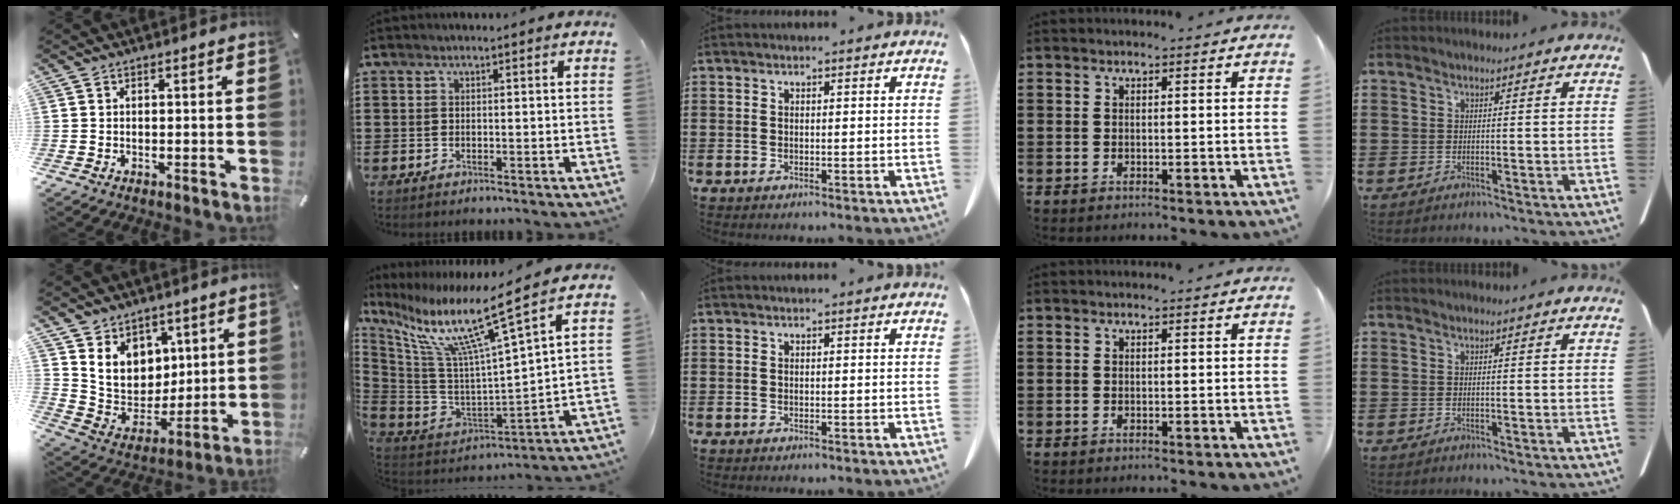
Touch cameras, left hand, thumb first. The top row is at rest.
{"thumb": {"total": 12.2, "force": [5.2, 10.4, 3.9], "torque": [-0.081, -0.038, 0.110]}, "index": {"total": 12.7, "force": [8.1, 0.1, 9.8], "torque": [-0.215, -0.052, 0.122]}}